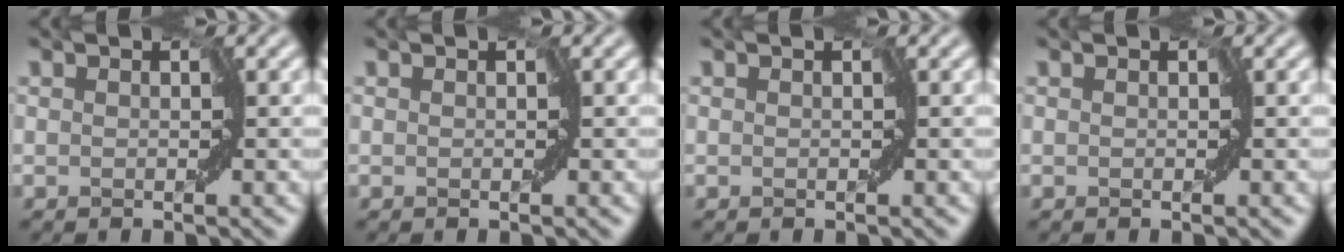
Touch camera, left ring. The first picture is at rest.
{"total": 0.0}
{"total": 0.0}
{"total": 0.0}